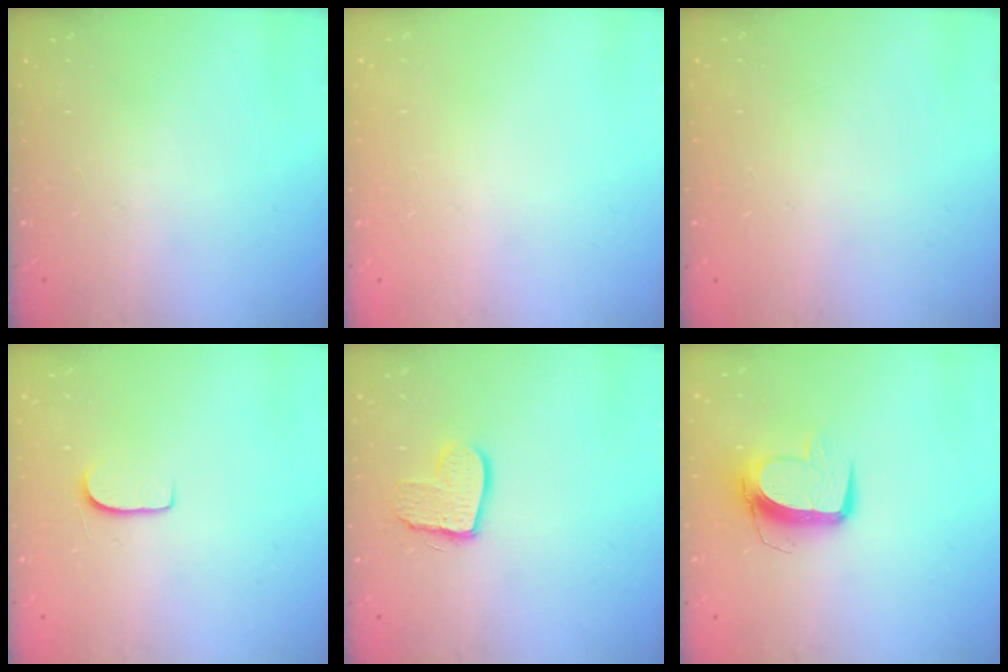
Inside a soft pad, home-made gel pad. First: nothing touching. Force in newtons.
{"total": 0.0}
{"total": 0.0}
{"total": 5.9, "press": 5.9, "slide": 0.5}
{"total": 10.3, "press": 10.3, "slide": 0.8}
{"total": 10.9, "press": 10.9, "slide": 0.7}